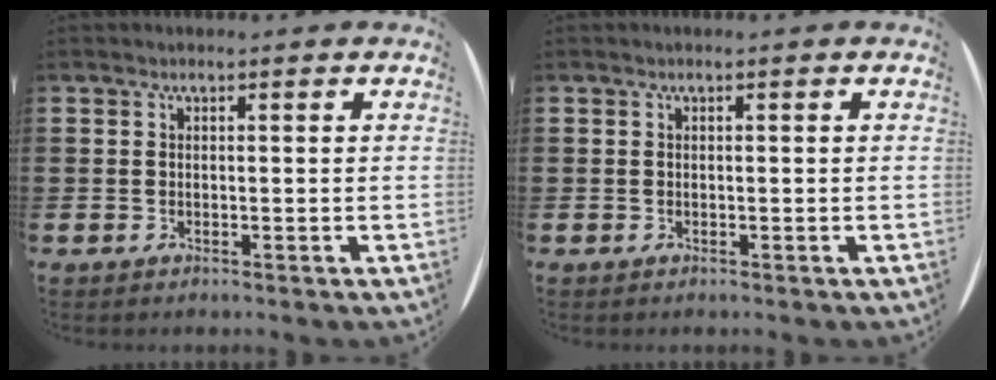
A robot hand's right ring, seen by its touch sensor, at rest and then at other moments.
{"total": 0.0}